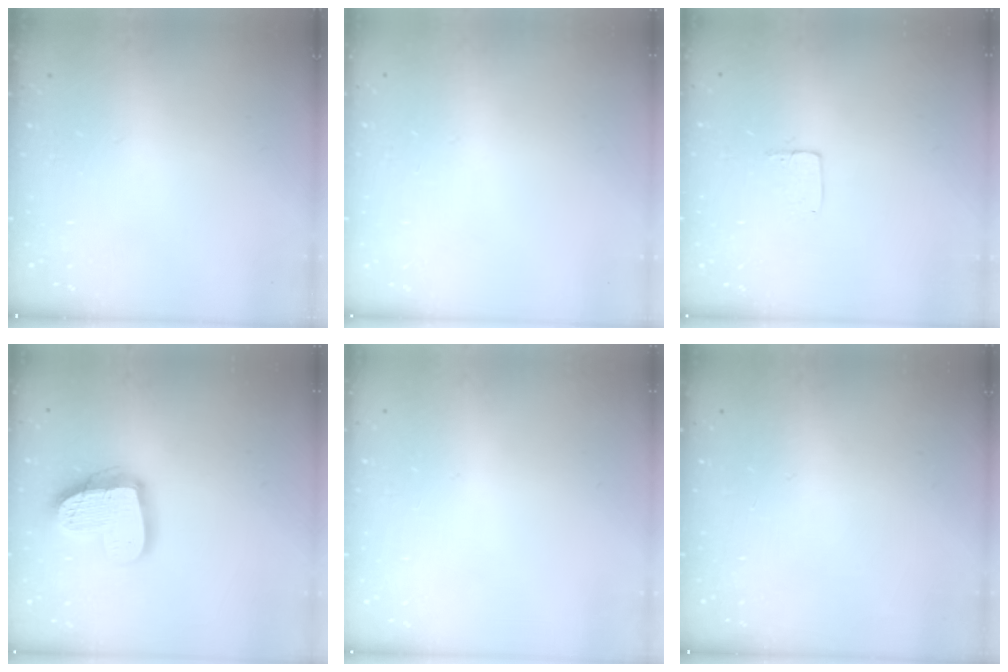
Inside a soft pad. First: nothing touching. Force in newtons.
{"total": 0.0}
{"total": 5.2, "press": 5.2, "slide": 0.4}
{"total": 17.2, "press": 17.1, "slide": 1.5}
{"total": 0.0}
{"total": 0.0}